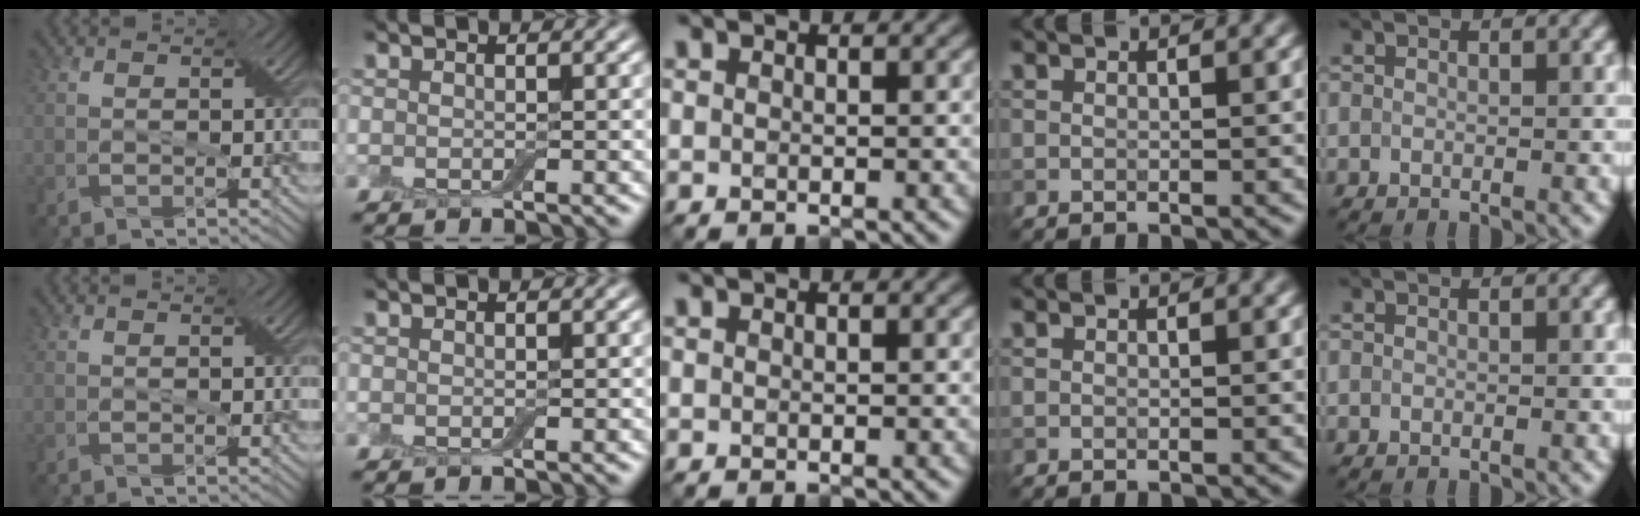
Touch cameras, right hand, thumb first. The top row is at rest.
{}